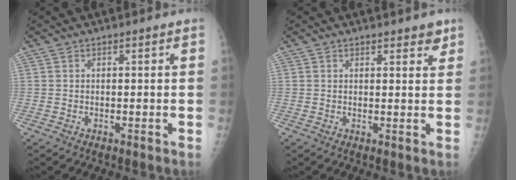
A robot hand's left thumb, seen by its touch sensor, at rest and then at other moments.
{"total": 2.5, "force": [1.9, 1.1, 1.2], "torque": [0.003, -0.010, 0.021]}